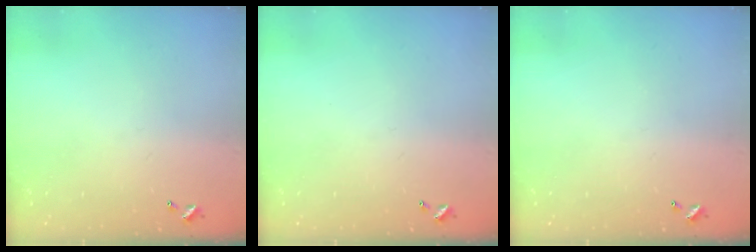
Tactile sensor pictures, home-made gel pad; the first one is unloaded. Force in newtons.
{"total": 0.0}
{"total": 0.0}